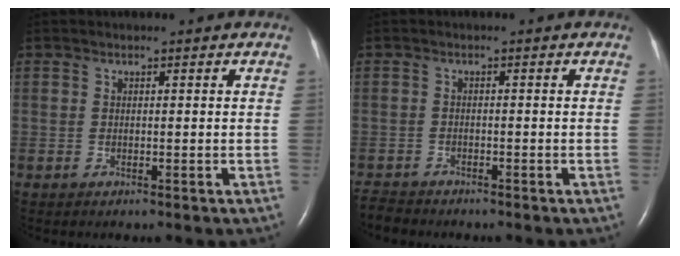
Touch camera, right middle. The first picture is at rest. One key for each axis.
{"total": 2.9, "fx": -2.9, "fy": 0.6, "fz": 0.0, "tx": -0.003, "ty": -0.012, "tz": -0.052}